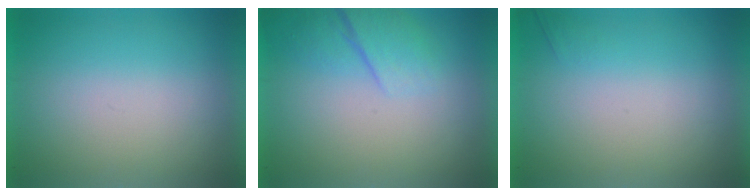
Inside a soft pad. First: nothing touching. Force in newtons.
{"total": 2.2}
{"total": 1.1}